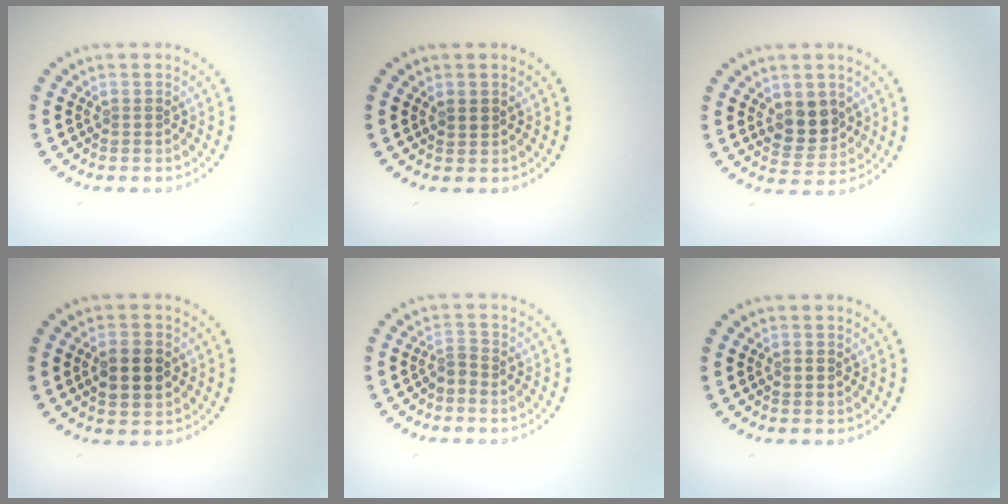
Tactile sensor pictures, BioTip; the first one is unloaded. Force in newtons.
{"total": 1.1, "press": 1.0, "slide": 0.5}
{"total": 3.5, "press": 3.4, "slide": 0.9}
{"total": 3.7, "press": 3.7, "slide": 0.3}
{"total": 1.1, "press": 0.6, "slide": 0.9}
{"total": 0.8, "press": 0.8, "slide": 0.1}